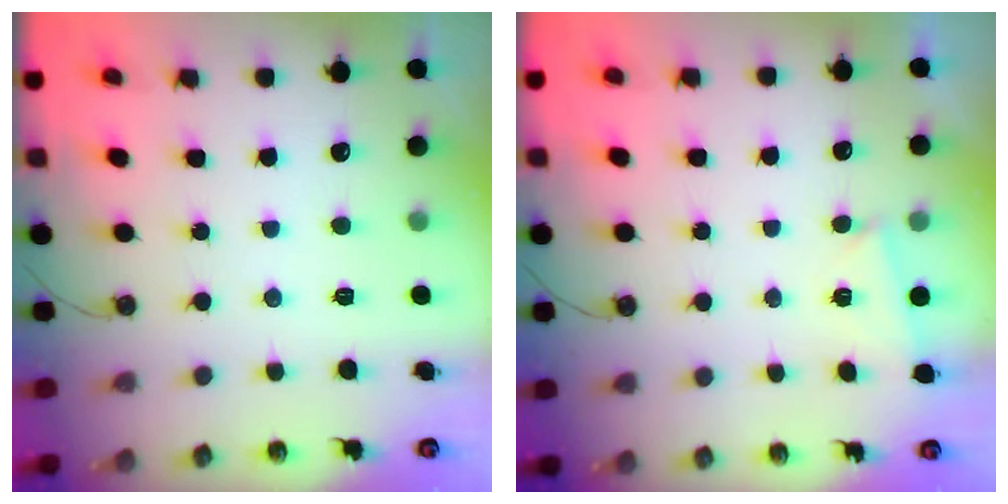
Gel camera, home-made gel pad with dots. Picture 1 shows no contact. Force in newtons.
{"total": 1.9, "press": 1.7, "slide": 0.7}